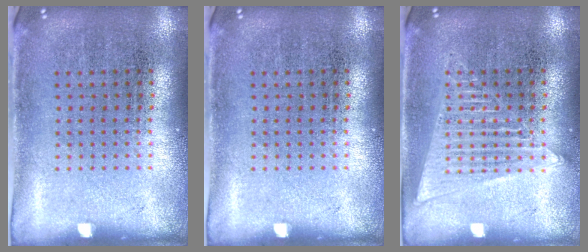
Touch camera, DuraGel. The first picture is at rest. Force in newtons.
{"total": 0.0}
{"total": 2.2, "press": 2.2, "slide": 0.2}